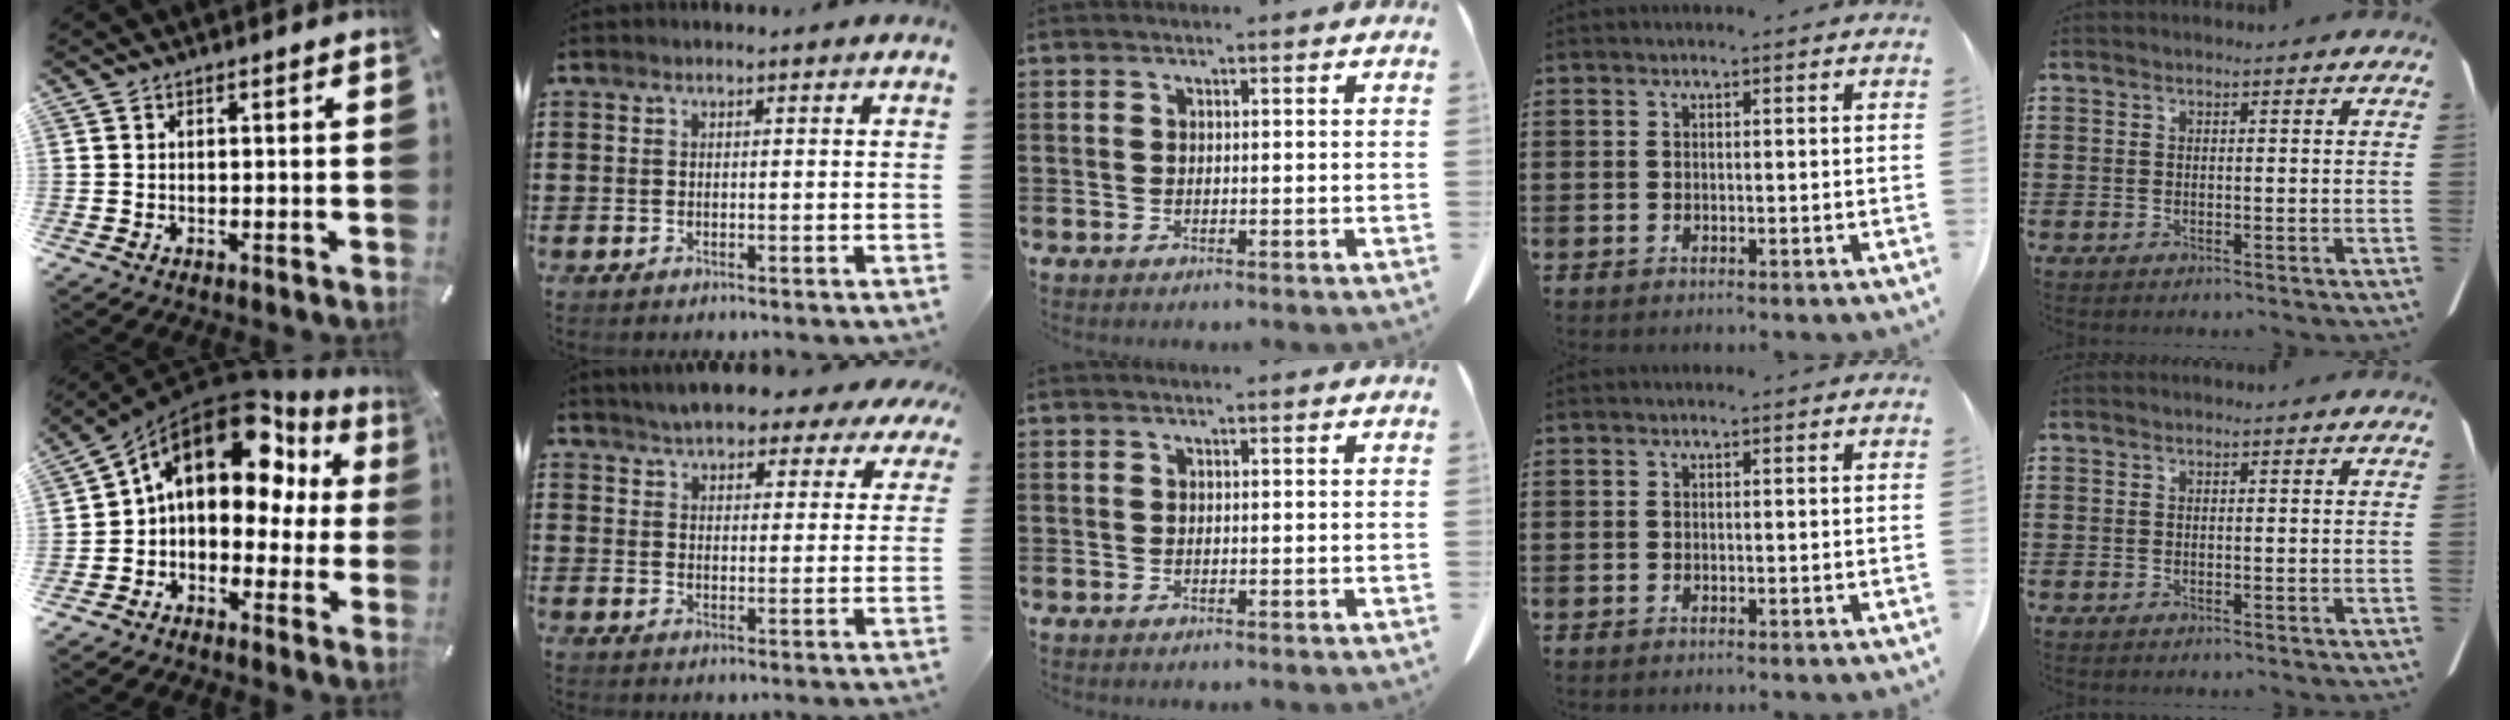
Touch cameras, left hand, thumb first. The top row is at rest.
{"thumb": {"total": 16.3, "force": [6.7, 10.3, 10.8], "torque": [-0.172, -0.037, 0.108]}, "index": {"total": 5.3, "force": [5.1, 0.8, 1.3], "torque": [-0.050, -0.019, 0.089]}}